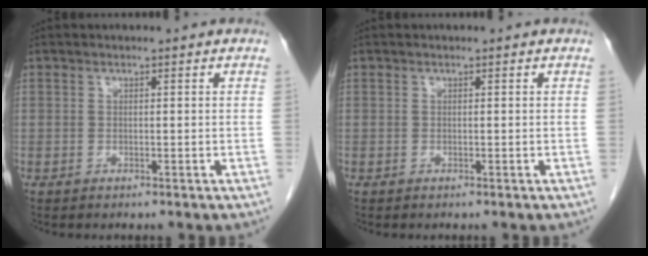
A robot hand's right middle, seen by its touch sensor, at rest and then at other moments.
{"total": 0.0}